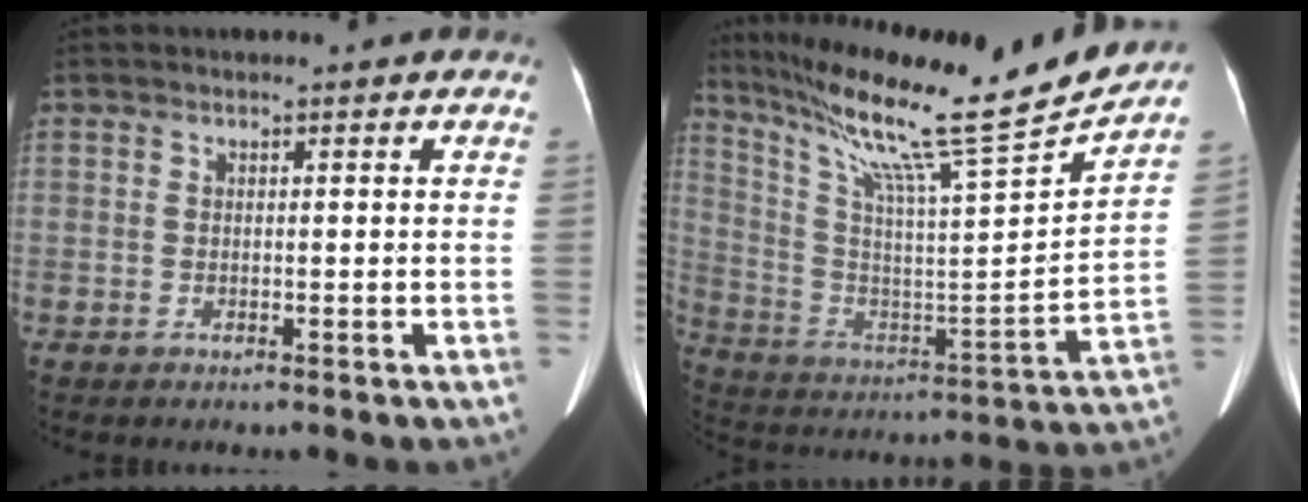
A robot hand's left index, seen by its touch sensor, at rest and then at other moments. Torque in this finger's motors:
{"motor_torque": [-0.03, -1.81, 0.46, 0.17]}